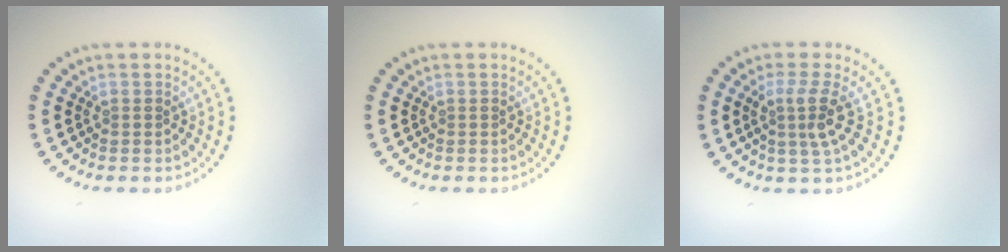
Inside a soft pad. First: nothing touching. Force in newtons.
{"total": 0.0}
{"total": 2.7, "press": 1.9, "slide": 1.8}